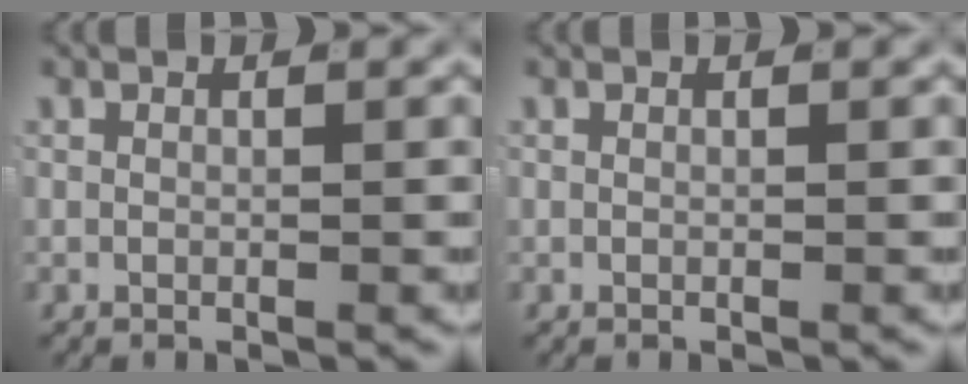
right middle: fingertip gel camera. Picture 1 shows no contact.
{"total": 0.0}